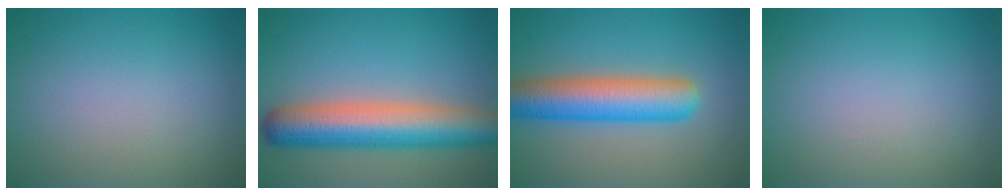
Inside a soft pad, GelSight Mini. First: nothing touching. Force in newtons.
{"total": 8.8, "press": 8.8, "slide": 0.5}
{"total": 7.7, "press": 7.7, "slide": 0.2}
{"total": 0.0}